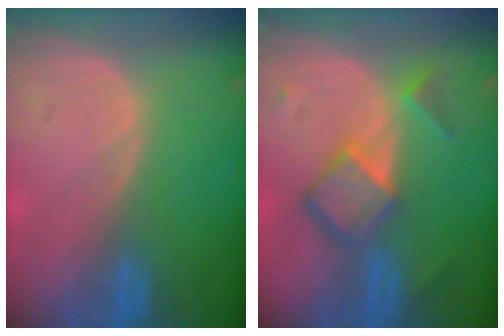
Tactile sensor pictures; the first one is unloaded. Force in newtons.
{"total": 6.9, "press": 5.9, "slide": 3.5}